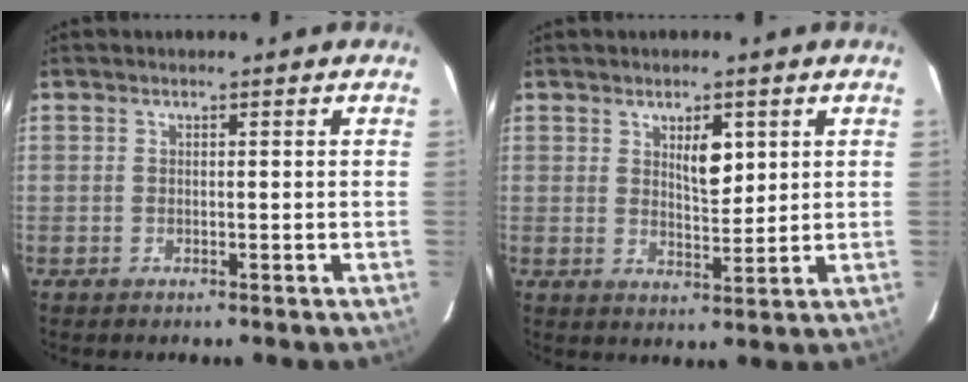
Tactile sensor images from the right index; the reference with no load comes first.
{"total": 4.4, "force": [1.9, 1.7, 3.6], "torque": [-0.059, -0.003, 0.034]}